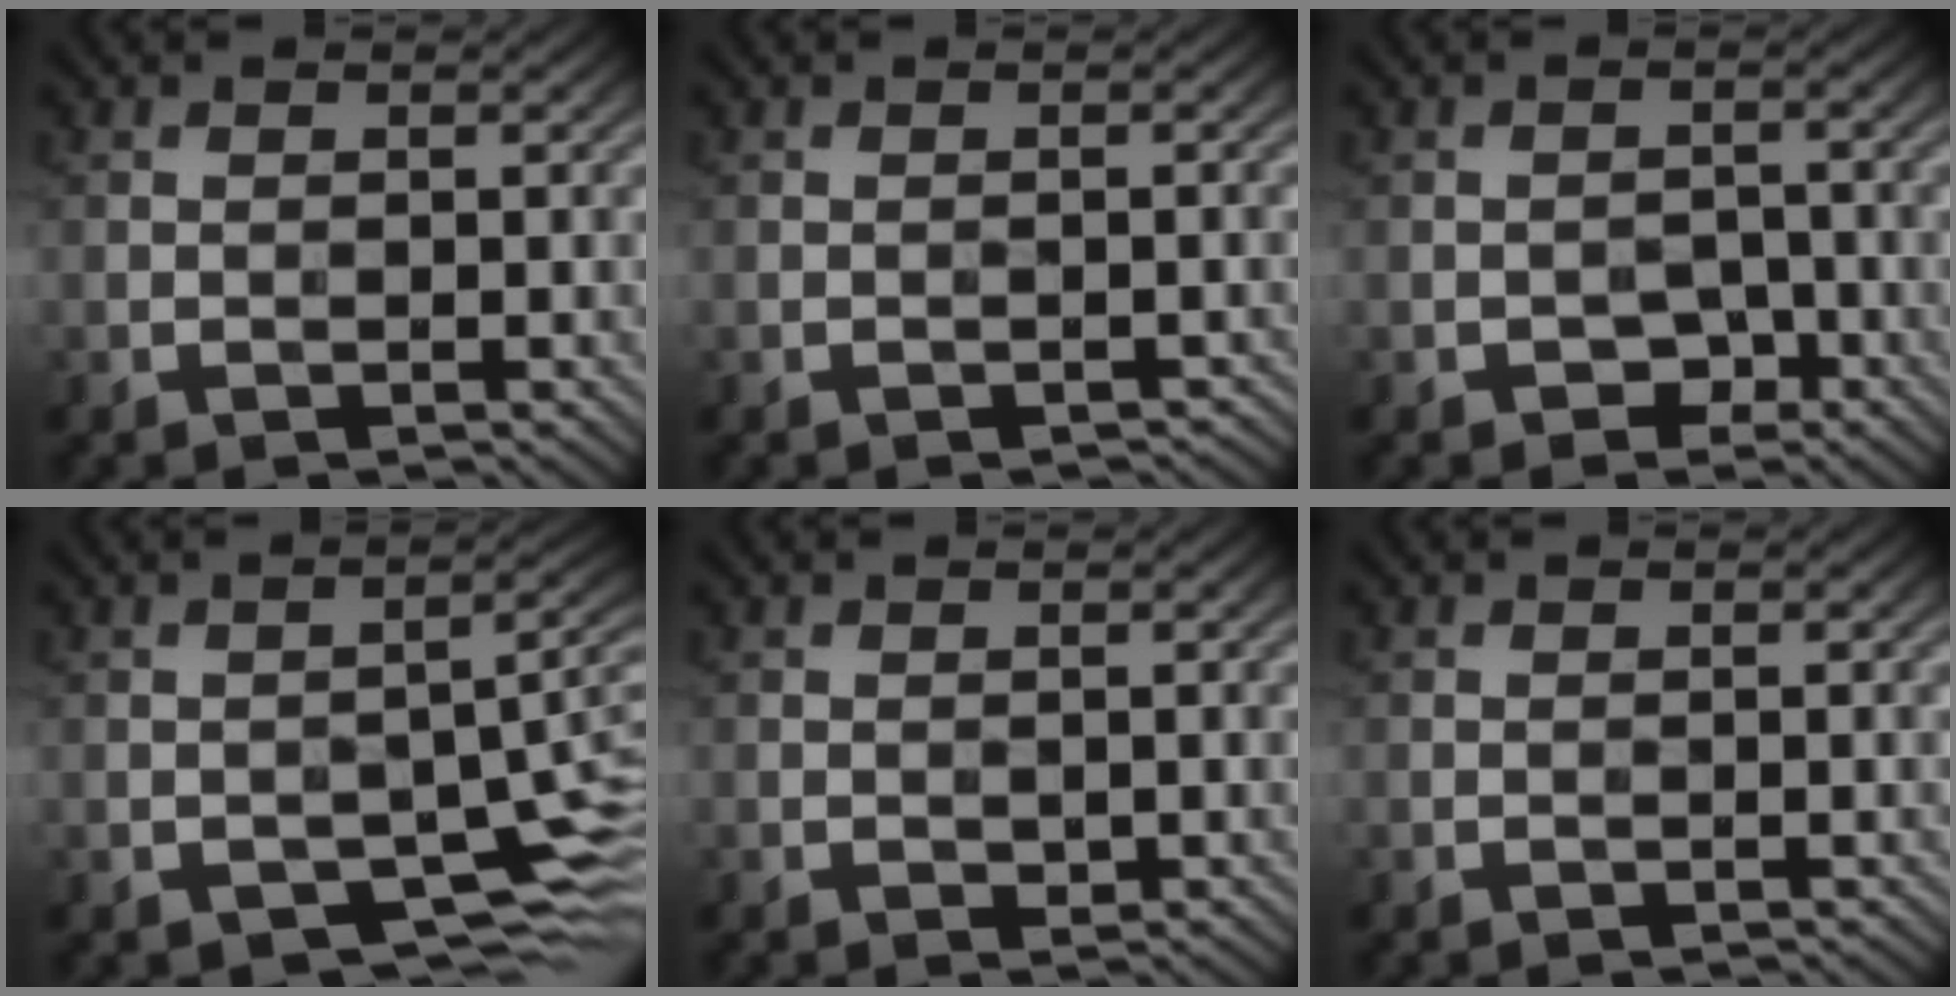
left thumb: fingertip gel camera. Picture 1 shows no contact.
{"total": 1.5, "force": [-0.9, 0.8, 0.9], "torque": [-0.017, -0.002, -0.008]}
{"total": 2.9, "force": [-1.7, 1.8, 1.4], "torque": [-0.019, 0.003, -0.029]}
{"total": 9.7, "force": [-3.5, 5.1, 7.6], "torque": [-0.109, -0.022, -0.047]}
{"total": 0.8, "force": [-0.2, 0.5, 0.6], "torque": [-0.014, -0.002, -0.003]}
{"total": 0.0}